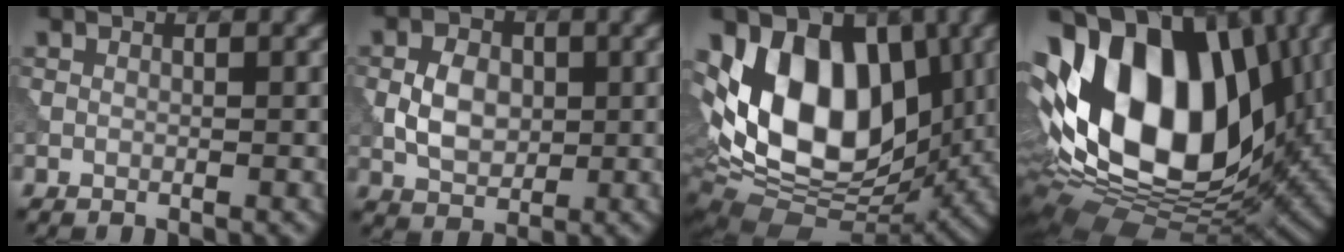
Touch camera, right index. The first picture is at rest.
{"total": 3.5, "force": [-0.1, 2.5, 2.4], "torque": [-0.043, 0.003, -0.005]}
{"total": 13.8, "force": [1.4, 8.8, 10.5], "torque": [-0.175, -0.004, 0.013]}
{"total": 17.5, "force": [3.4, 10.5, 13.5], "torque": [-0.237, 0.023, 0.045]}